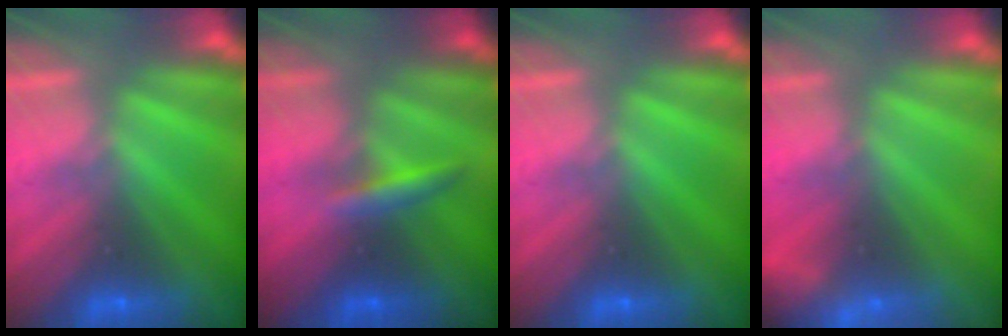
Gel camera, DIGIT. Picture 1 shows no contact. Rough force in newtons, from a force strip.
{"total": 2.8}
{"total": 0.0}
{"total": 4.4}